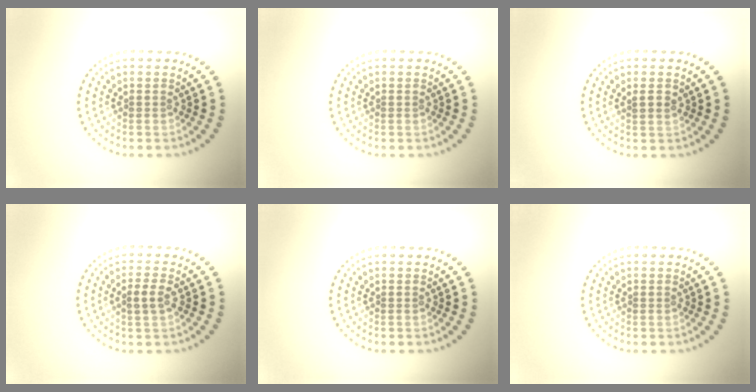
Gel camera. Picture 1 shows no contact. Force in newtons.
{"total": 0.0}
{"total": 0.9, "press": 0.8, "slide": 0.3}
{"total": 1.9, "press": 1.8, "slide": 0.3}
{"total": 0.0}
{"total": 0.0}